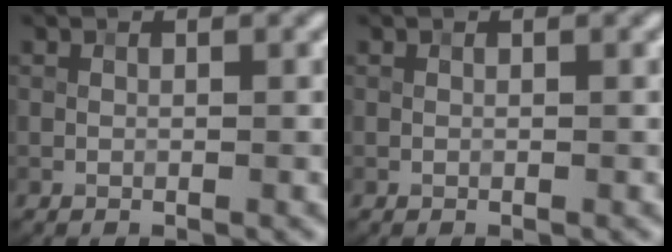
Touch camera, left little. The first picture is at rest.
{"total": 0.0}